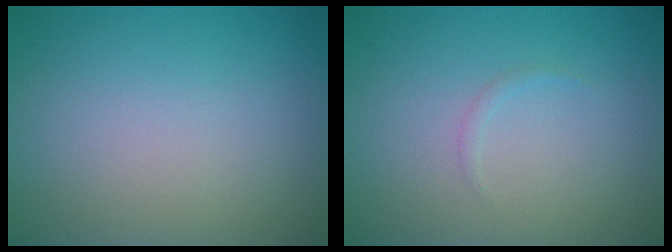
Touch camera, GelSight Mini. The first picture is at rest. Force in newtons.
{"total": 0.5, "press": 0.5, "slide": 0.0}